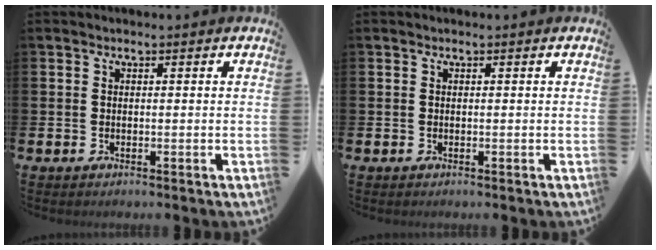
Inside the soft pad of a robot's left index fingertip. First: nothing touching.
{"total": 0.0}